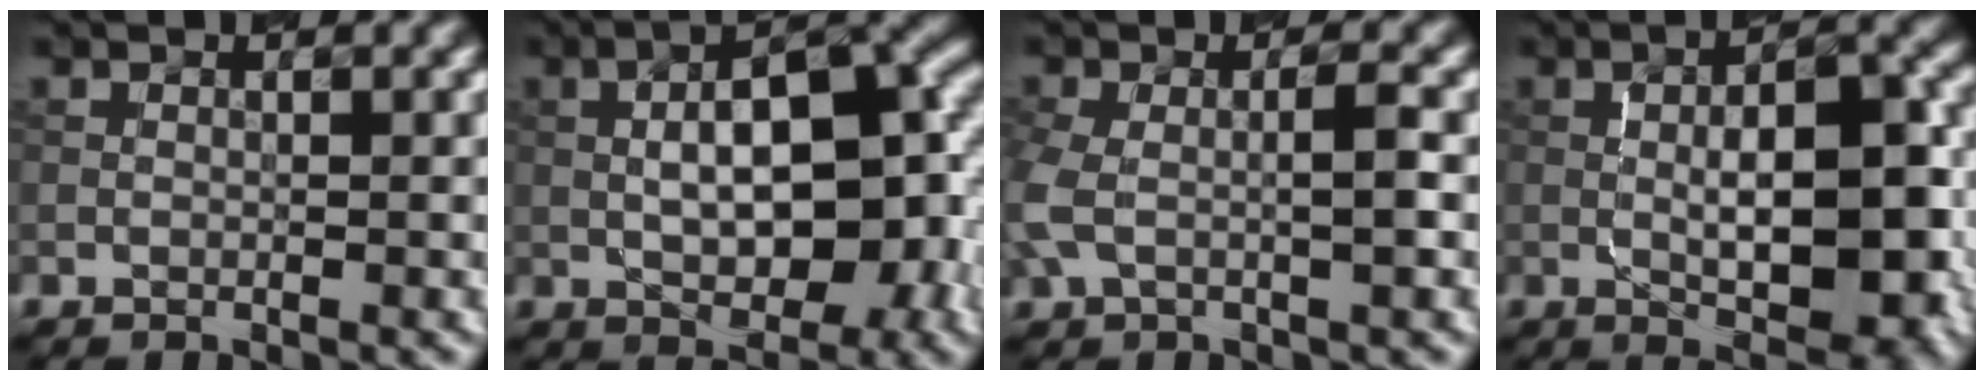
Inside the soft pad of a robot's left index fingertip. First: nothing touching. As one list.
[{"total": 10.6, "force": [-0.2, 4.6, 9.5], "torque": [-0.136, 0.014, -0.004]}, {"total": 4.3, "force": [-0.4, 1.8, 3.9], "torque": [-0.096, -0.001, -0.011]}, {"total": 9.1, "force": [-0.8, 3.4, 8.4], "torque": [-0.116, 0.007, -0.012]}]